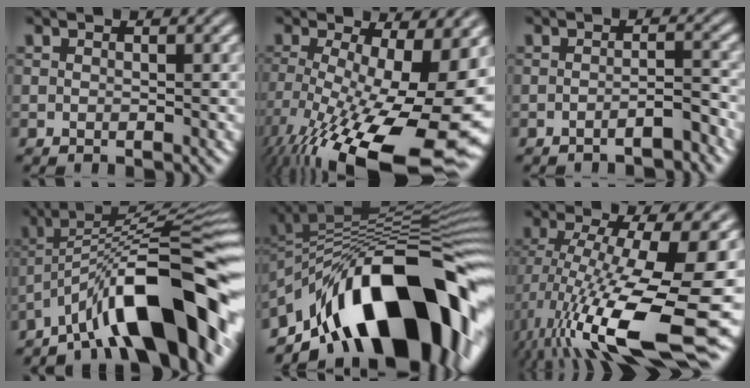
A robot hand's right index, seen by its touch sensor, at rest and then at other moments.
{"total": 14.2, "force": [-6.8, 6.0, 11.0], "torque": [-0.175, -0.074, -0.059]}
{"total": 2.3, "force": [-2.0, -0.3, 1.1], "torque": [-0.003, -0.002, -0.035]}
{"total": 12.9, "force": [-4.4, 4.5, 11.2], "torque": [-0.163, -0.021, -0.047]}
{"total": 21.8, "force": [-5.6, 12.1, 17.2], "torque": [-0.265, -0.023, -0.073]}
{"total": 13.2, "force": [-3.9, 4.3, 11.9], "torque": [-0.194, -0.048, -0.027]}